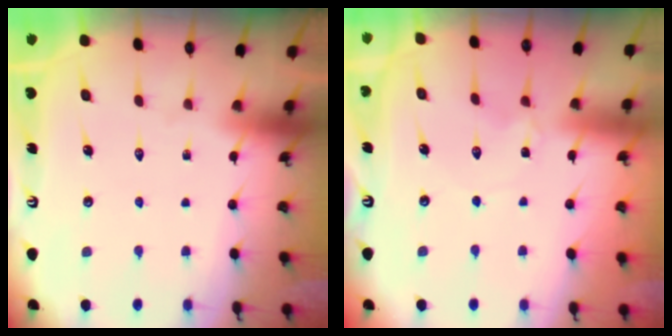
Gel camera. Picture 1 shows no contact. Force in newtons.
{"total": 1.0, "press": 1.0, "slide": 0.2}